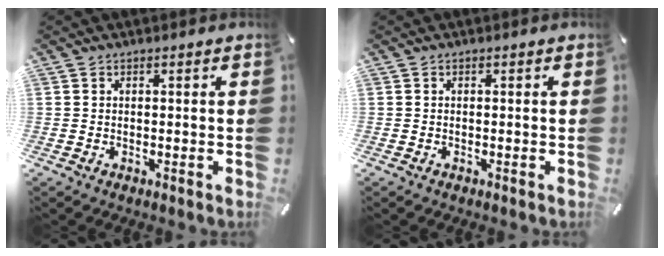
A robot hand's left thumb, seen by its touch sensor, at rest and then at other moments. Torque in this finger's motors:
{"motor_torque": [-0.21, -0.09, -0.03, -0.04, -0.03]}